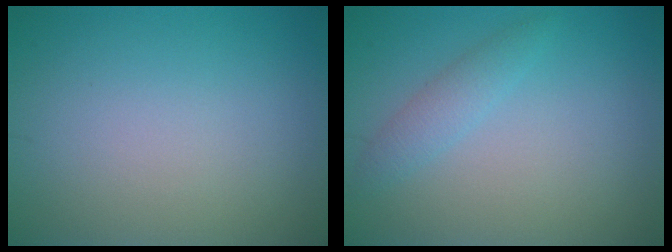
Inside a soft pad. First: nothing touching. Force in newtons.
{"total": 1.8, "press": 1.8, "slide": 0.1}